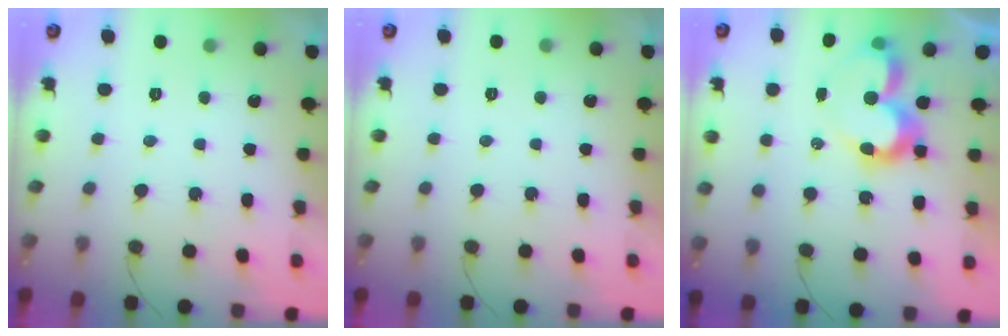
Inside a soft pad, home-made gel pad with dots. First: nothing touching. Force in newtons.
{"total": 1.7, "press": 1.7, "slide": 0.1}
{"total": 9.6, "press": 9.6, "slide": 0.8}